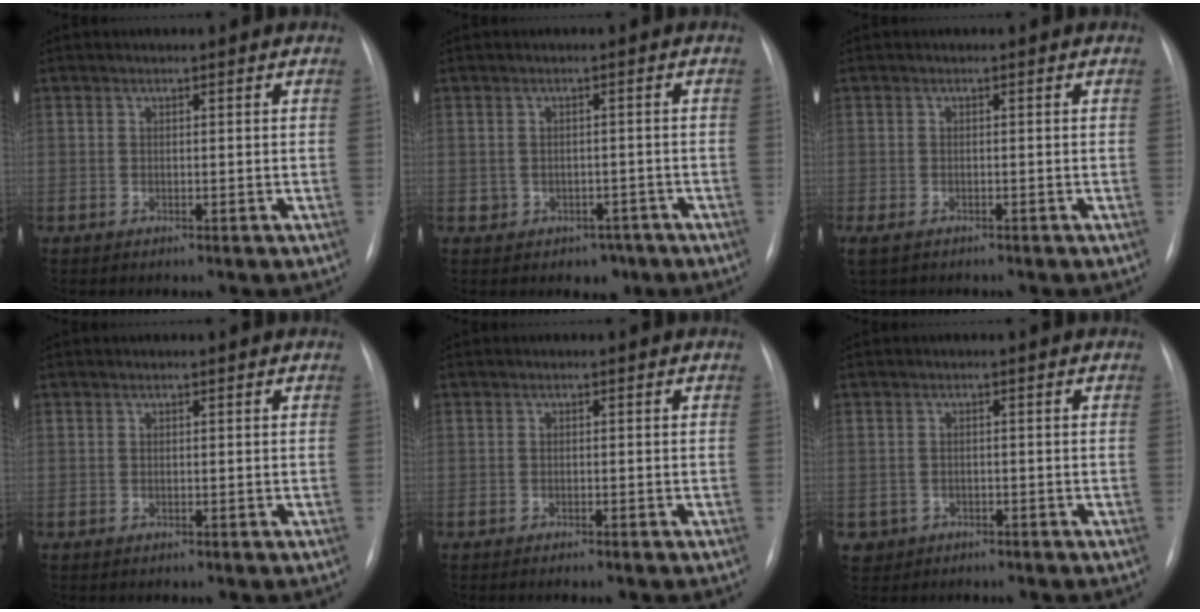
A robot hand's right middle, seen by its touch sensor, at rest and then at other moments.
{"total": 3.4, "force": [-1.6, 2.9, 0.8], "torque": [-0.005, 0.016, -0.010]}
{"total": 3.1, "force": [-2.1, 1.5, 1.7], "torque": [-0.039, -0.011, -0.031]}
{"total": 0.0}
{"total": 1.3, "force": [-1.0, 0.1, 0.8], "torque": [-0.014, -0.002, -0.014]}
{"total": 2.4, "force": [-1.2, 2.1, -0.1], "torque": [-0.001, 0.007, -0.016]}